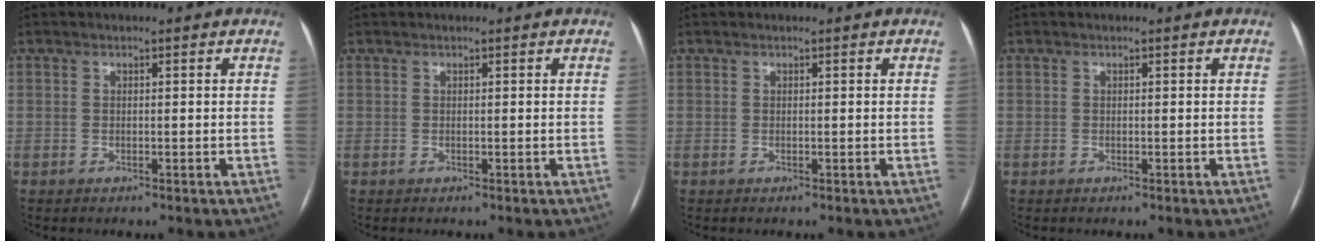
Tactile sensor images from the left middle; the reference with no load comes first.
{"total": 0.0}
{"total": 0.0}
{"total": 0.0}